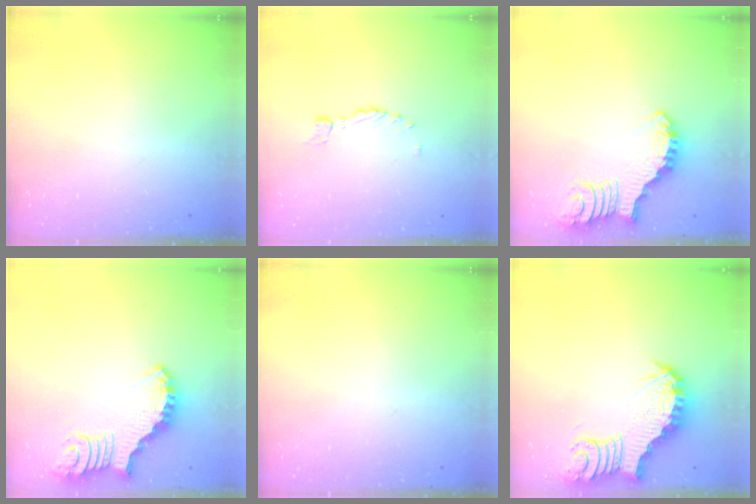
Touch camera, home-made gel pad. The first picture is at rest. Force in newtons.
{"total": 0.0}
{"total": 2.7, "press": 2.7, "slide": 0.1}
{"total": 3.3, "press": 3.3, "slide": 0.8}
{"total": 0.0}
{"total": 5.8, "press": 5.7, "slide": 0.8}